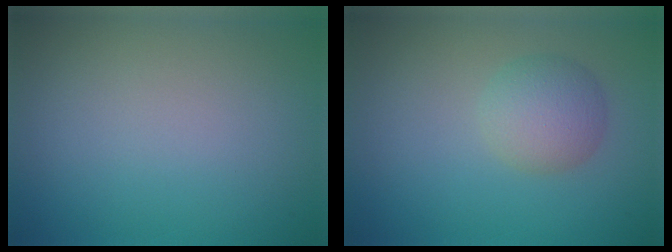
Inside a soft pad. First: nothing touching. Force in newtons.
{"total": 3.3, "press": 3.3, "slide": 0.0}